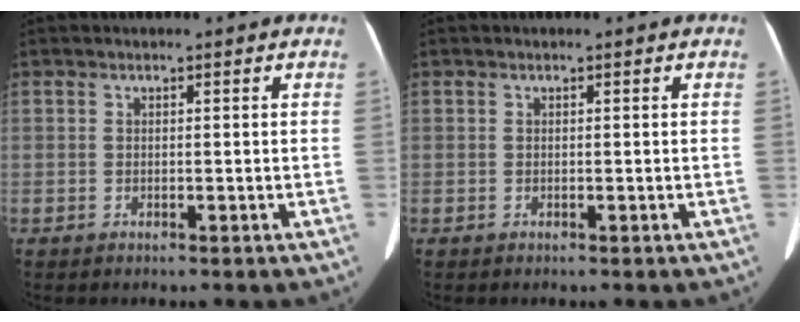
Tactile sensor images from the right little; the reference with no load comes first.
{"total": 0.0}